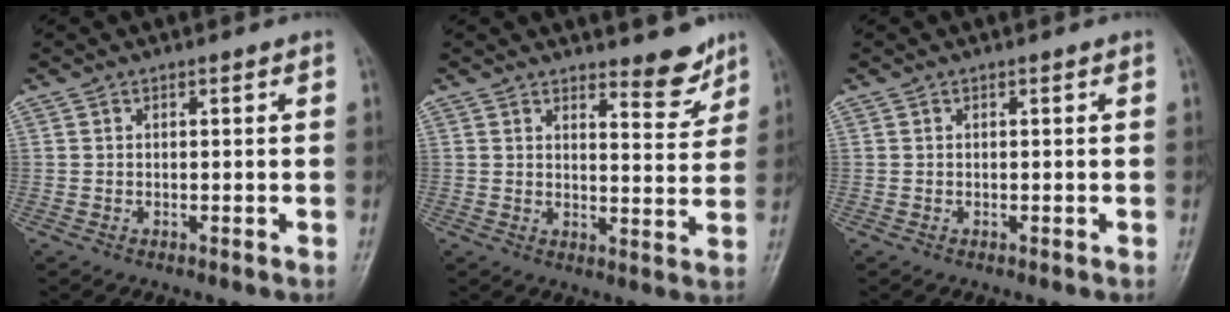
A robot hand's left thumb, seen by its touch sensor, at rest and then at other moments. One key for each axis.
{"total": 5.9, "fx": 4.8, "fy": 1.9, "fz": 3.0, "tx": -0.020, "ty": -0.042, "tz": 0.068}
{"total": 0.0}